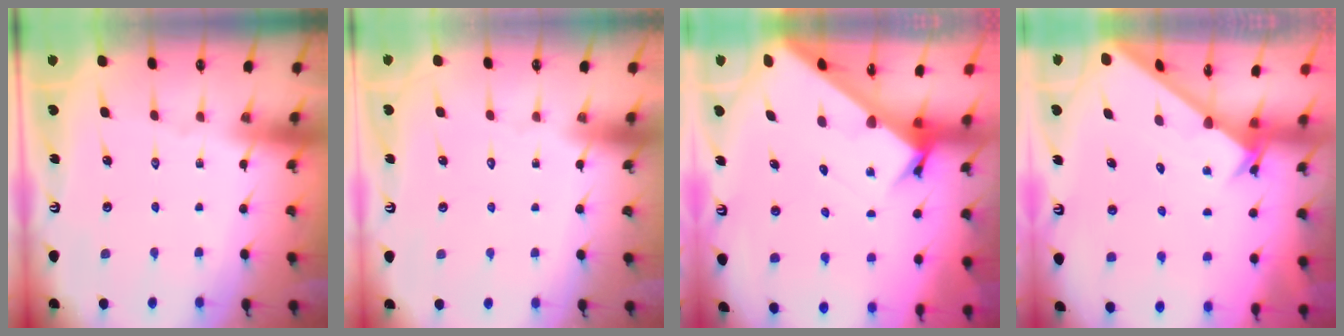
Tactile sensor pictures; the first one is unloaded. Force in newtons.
{"total": 1.5, "press": 1.5, "slide": 0.1}
{"total": 4.3, "press": 4.3, "slide": 0.2}
{"total": 2.4, "press": 2.4, "slide": 0.2}